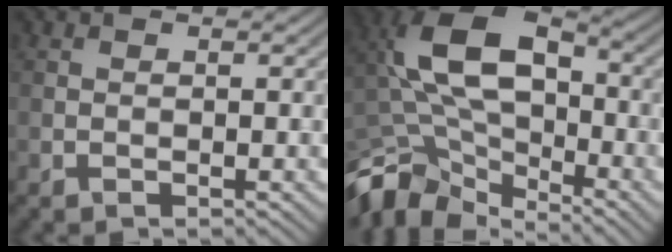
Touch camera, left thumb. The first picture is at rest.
{"total": 13.9, "force": [-5.0, 8.2, 10.0], "torque": [-0.212, 0.002, -0.106]}